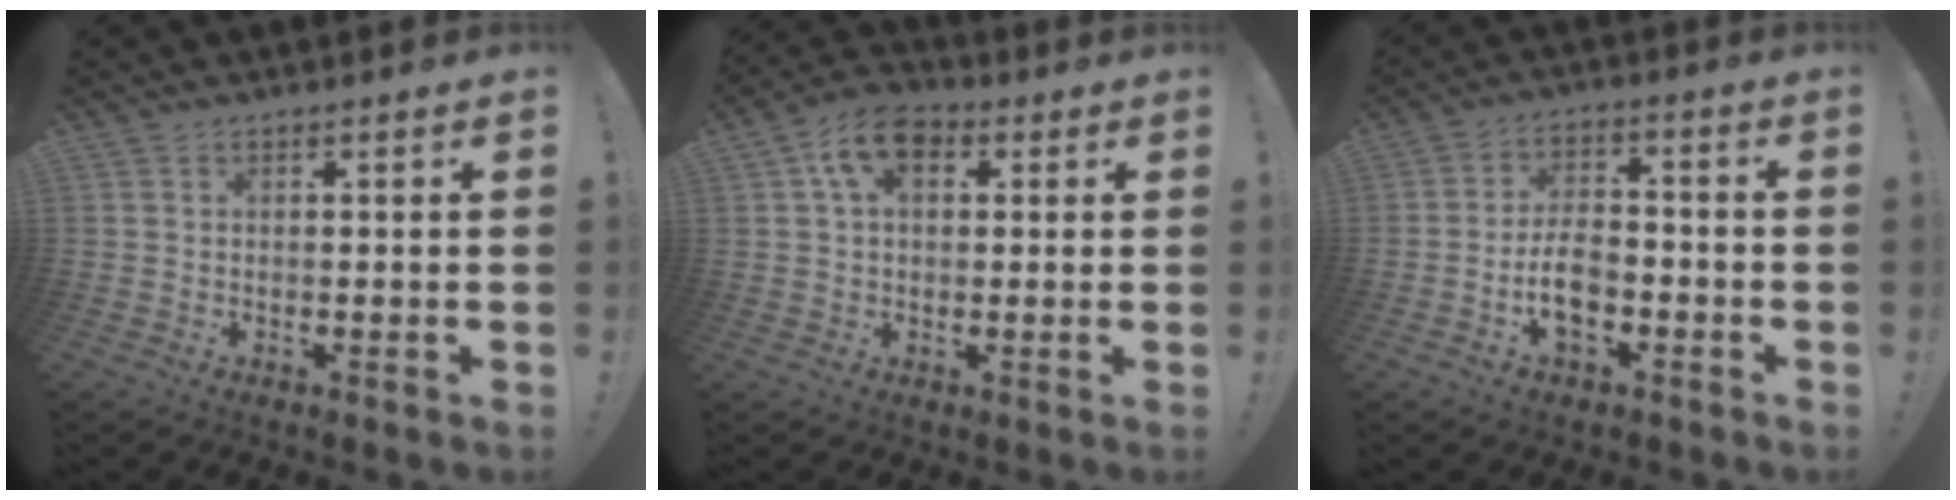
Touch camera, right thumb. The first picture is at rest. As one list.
[{"total": 9.1, "force": [3.2, 5.7, 6.2], "torque": [-0.101, 0.009, 0.061]}, {"total": 8.9, "force": [-3.2, 5.3, 6.3], "torque": [-0.109, 0.013, -0.056]}]